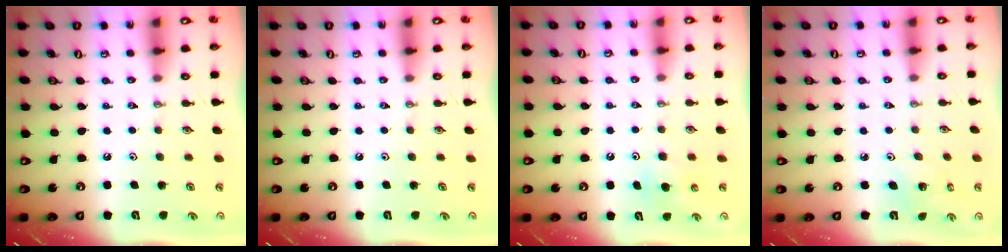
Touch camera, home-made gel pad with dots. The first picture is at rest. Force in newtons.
{"total": 0.0}
{"total": 4.6, "press": 4.5, "slide": 0.4}
{"total": 2.4, "press": 2.4, "slide": 0.2}